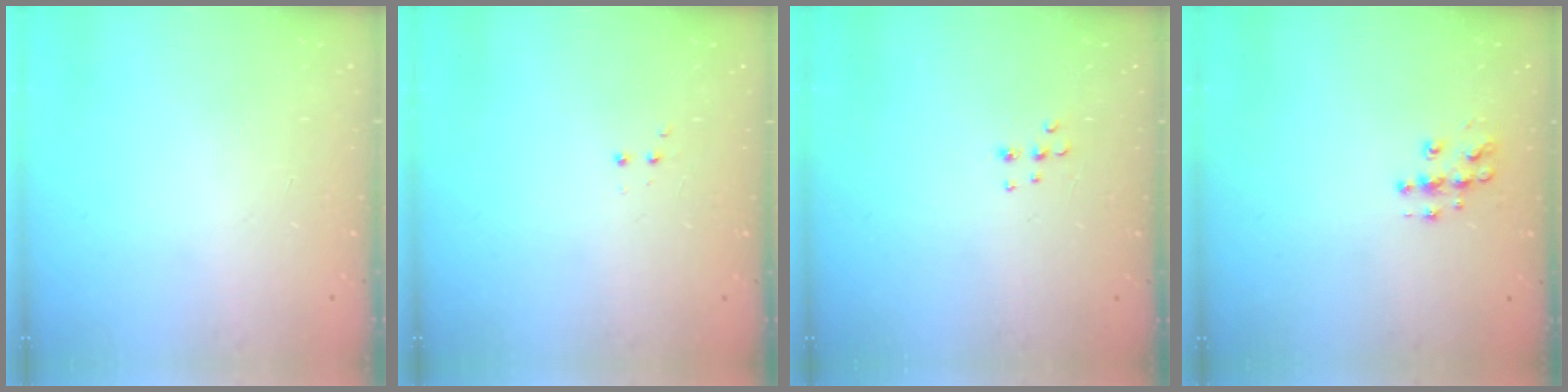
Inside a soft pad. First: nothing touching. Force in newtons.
{"total": 2.8, "press": 2.8, "slide": 0.6}
{"total": 5.3, "press": 5.3, "slide": 0.6}
{"total": 8.5, "press": 8.5, "slide": 0.5}